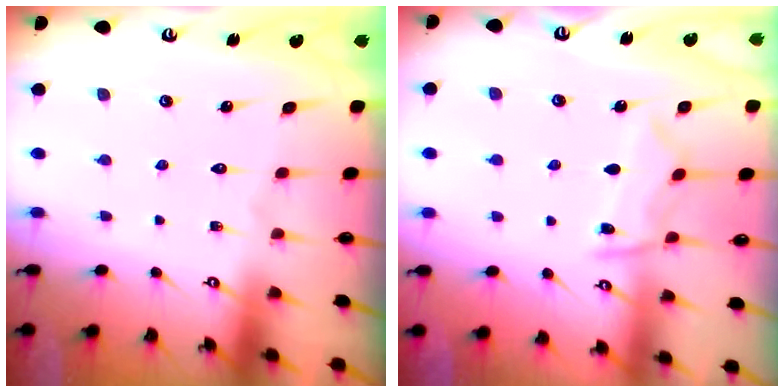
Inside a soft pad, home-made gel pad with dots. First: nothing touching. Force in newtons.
{"total": 8.0, "press": 7.9, "slide": 0.9}